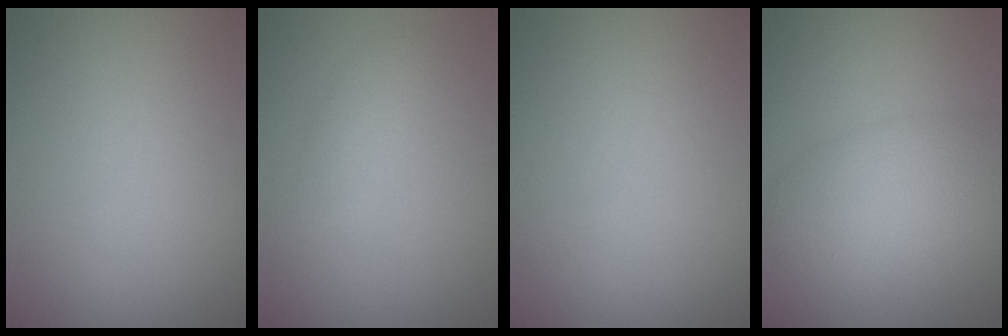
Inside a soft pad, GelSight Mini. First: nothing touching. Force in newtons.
{"total": 1.5, "press": 1.5, "slide": 0.0}
{"total": 0.0}
{"total": 6.5, "press": 6.5, "slide": 0.2}